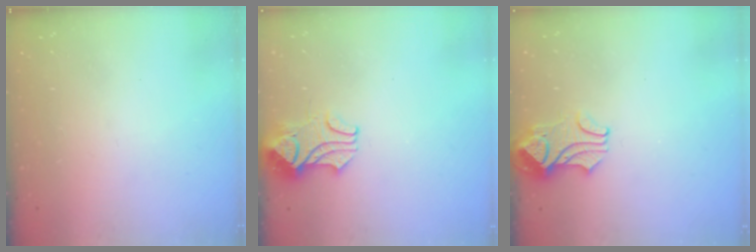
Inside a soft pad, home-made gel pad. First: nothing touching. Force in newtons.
{"total": 2.2, "press": 2.0, "slide": 0.8}
{"total": 2.3, "press": 2.3, "slide": 0.6}